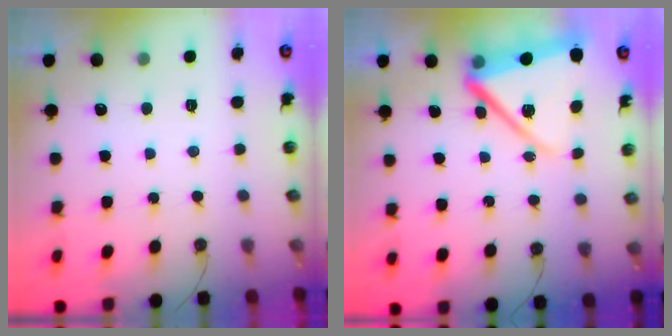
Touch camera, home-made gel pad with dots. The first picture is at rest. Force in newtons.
{"total": 14.3, "press": 14.2, "slide": 1.5}